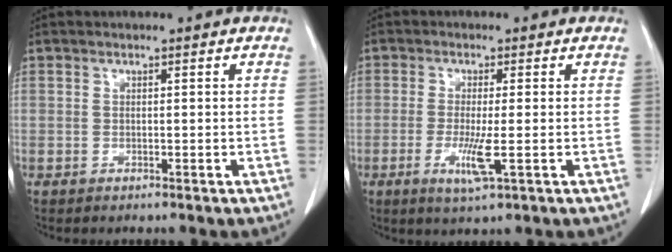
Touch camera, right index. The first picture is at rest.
{"total": 4.9, "force": [-1.3, 0.1, 4.7], "torque": [-0.093, -0.012, -0.019]}